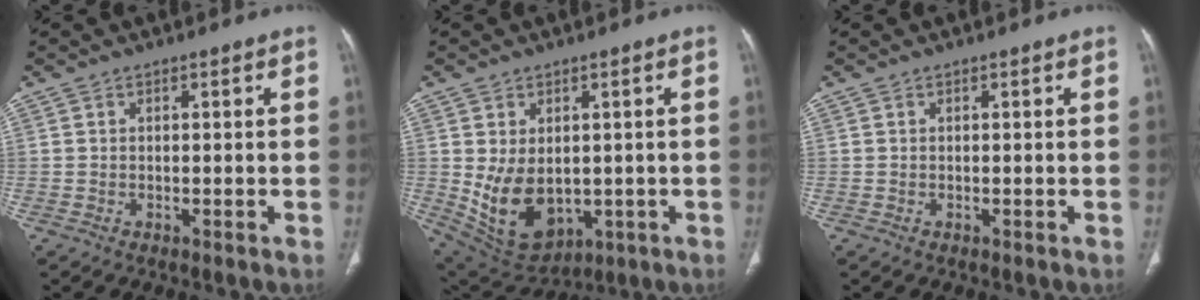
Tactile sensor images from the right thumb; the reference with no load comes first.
{"total": 12.1, "force": [-0.8, 8.3, 8.7], "torque": [-0.131, -0.012, 0.021]}
{"total": 0.0}